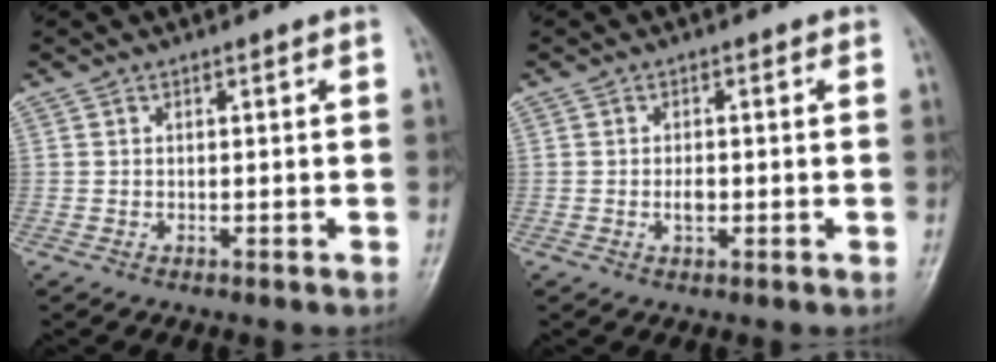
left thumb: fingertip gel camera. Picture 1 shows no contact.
{"total": 2.0, "force": [-0.5, 1.1, 1.5], "torque": [-0.015, 0.003, -0.007]}